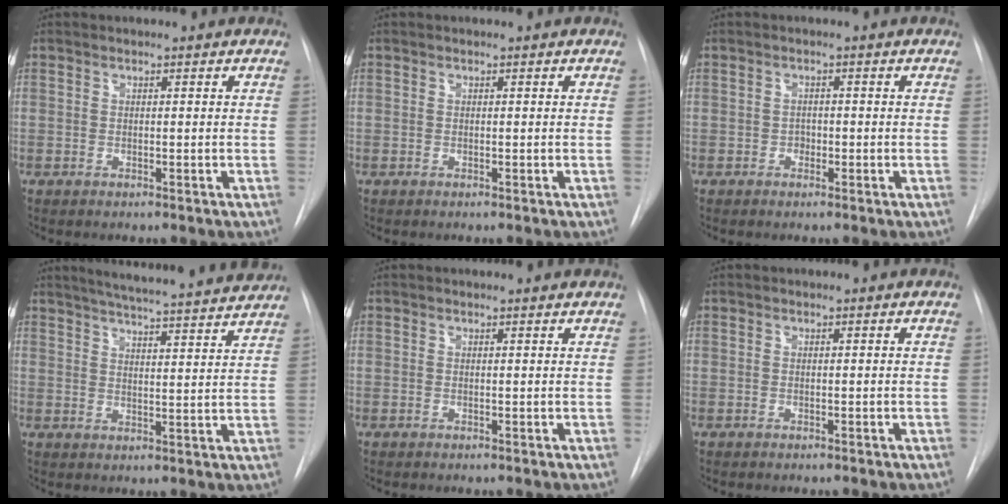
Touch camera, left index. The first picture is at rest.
{"total": 0.0}
{"total": 0.9, "force": [-0.4, 0.7, 0.4], "torque": [-0.002, 0.004, -0.007]}
{"total": 18.3, "force": [16.9, 0.1, 6.8], "torque": [-0.111, -0.017, 0.220]}
{"total": 1.4, "force": [1.4, -0.1, 0.0], "torque": [-0.011, 0.000, 0.013]}
{"total": 0.0}